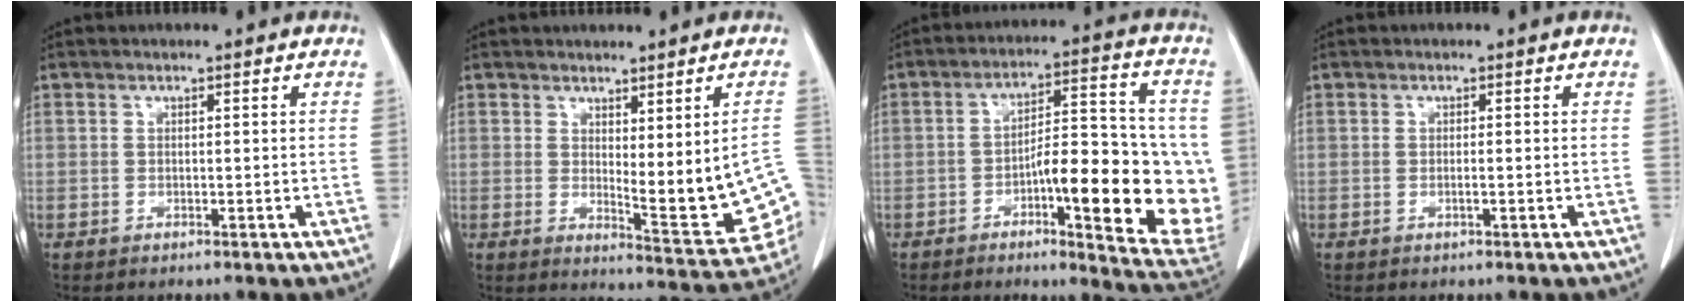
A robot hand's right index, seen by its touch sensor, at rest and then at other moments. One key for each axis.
{"total": 11.3, "fx": -0.5, "fy": 2.6, "fz": 10.9, "tx": -0.124, "ty": -0.015, "tz": 0.001}
{"total": 18.3, "fx": -3.6, "fy": 4.1, "fz": 17.5, "tx": -0.194, "ty": 0.017, "tz": -0.041}
{"total": 0.8, "fx": -0.3, "fy": -0.1, "fz": 0.7, "tx": -0.016, "ty": 0.000, "tz": -0.004}